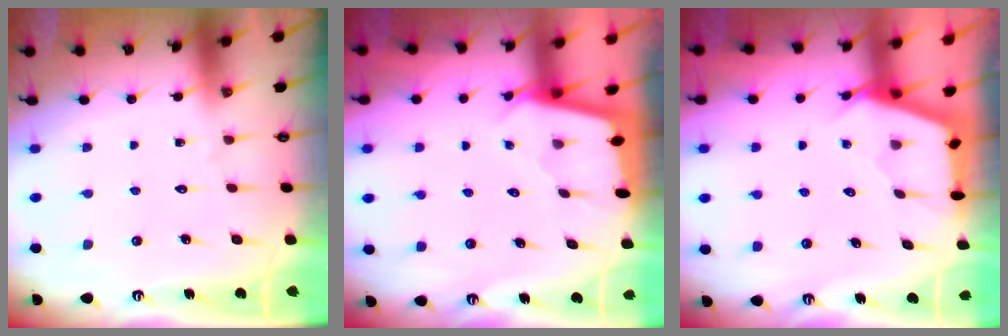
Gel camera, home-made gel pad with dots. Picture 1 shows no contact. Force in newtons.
{"total": 1.9, "press": 1.9, "slide": 0.2}
{"total": 3.0, "press": 3.0, "slide": 0.4}